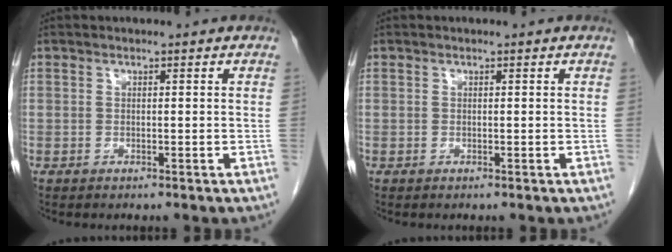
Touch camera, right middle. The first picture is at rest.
{"total": 0.0}